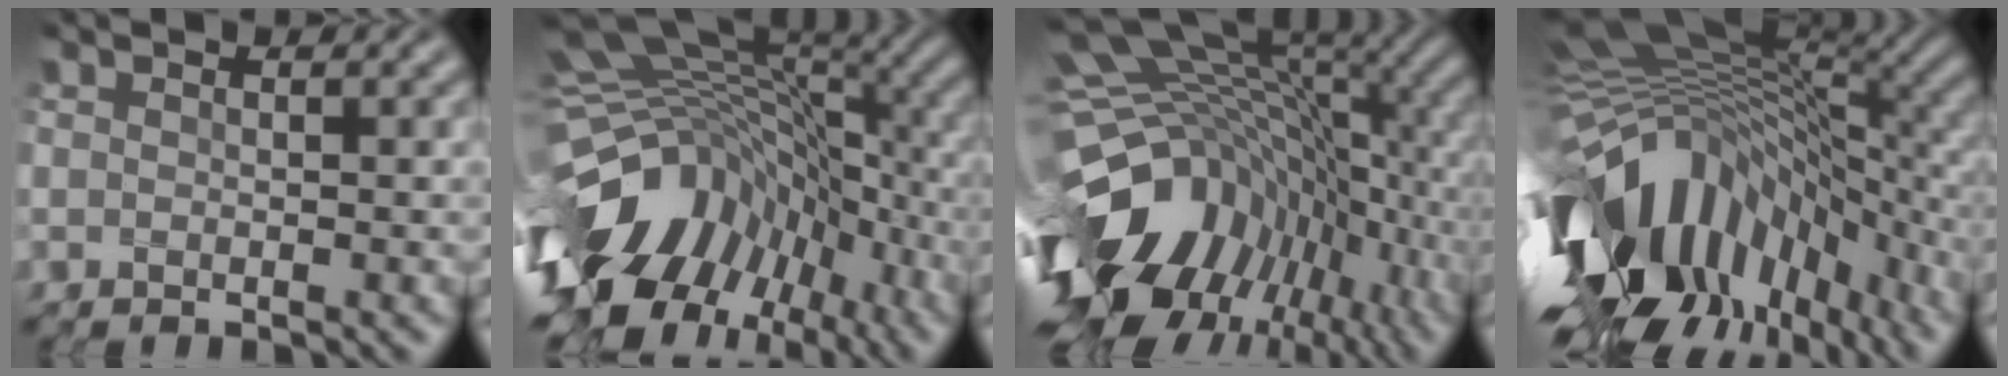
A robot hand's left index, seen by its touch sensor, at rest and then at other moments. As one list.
[{"total": 15.9, "force": [-5.4, 10.7, 10.5], "torque": [-0.212, -0.007, -0.080]}, {"total": 17.3, "force": [-5.5, 10.1, 13.0], "torque": [-0.263, -0.021, -0.072]}, {"total": 16.1, "force": [-4.5, 8.4, 13.0], "torque": [-0.258, -0.003, -0.079]}]